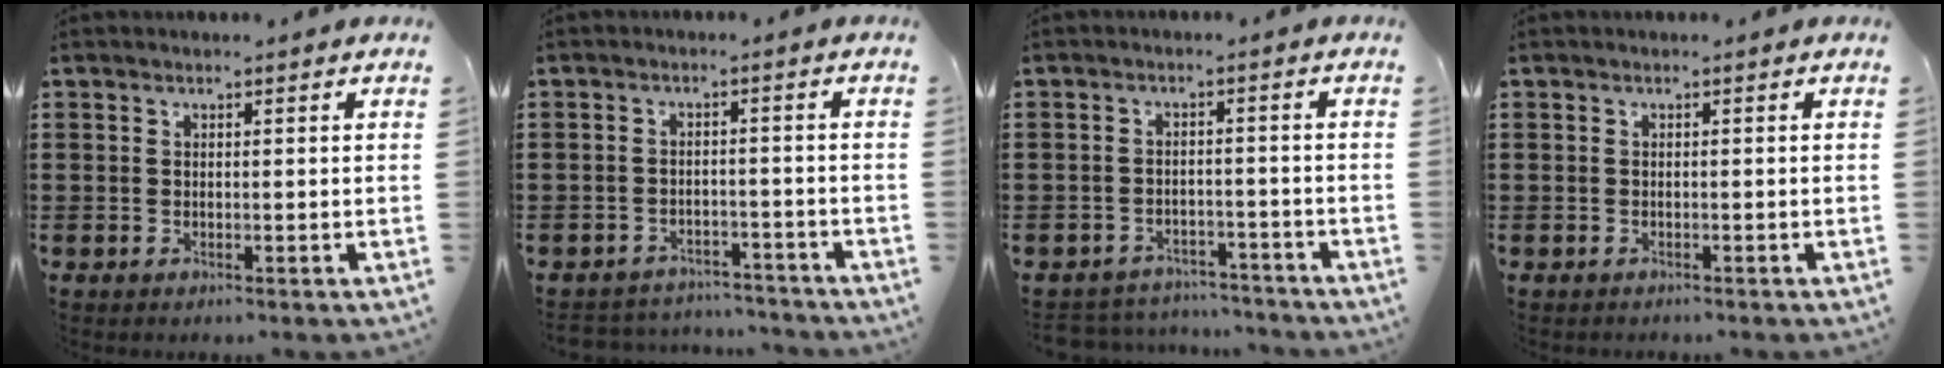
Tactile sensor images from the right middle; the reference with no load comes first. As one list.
[{"total": 3.2, "force": [-3.2, 0.6, 0.0], "torque": [-0.006, 0.002, -0.069]}, {"total": 3.6, "force": [-3.5, 0.6, -0.1], "torque": [-0.006, 0.002, -0.076]}, {"total": 0.5, "force": [-0.5, 0.2, -0.1], "torque": [0.002, 0.004, -0.012]}]